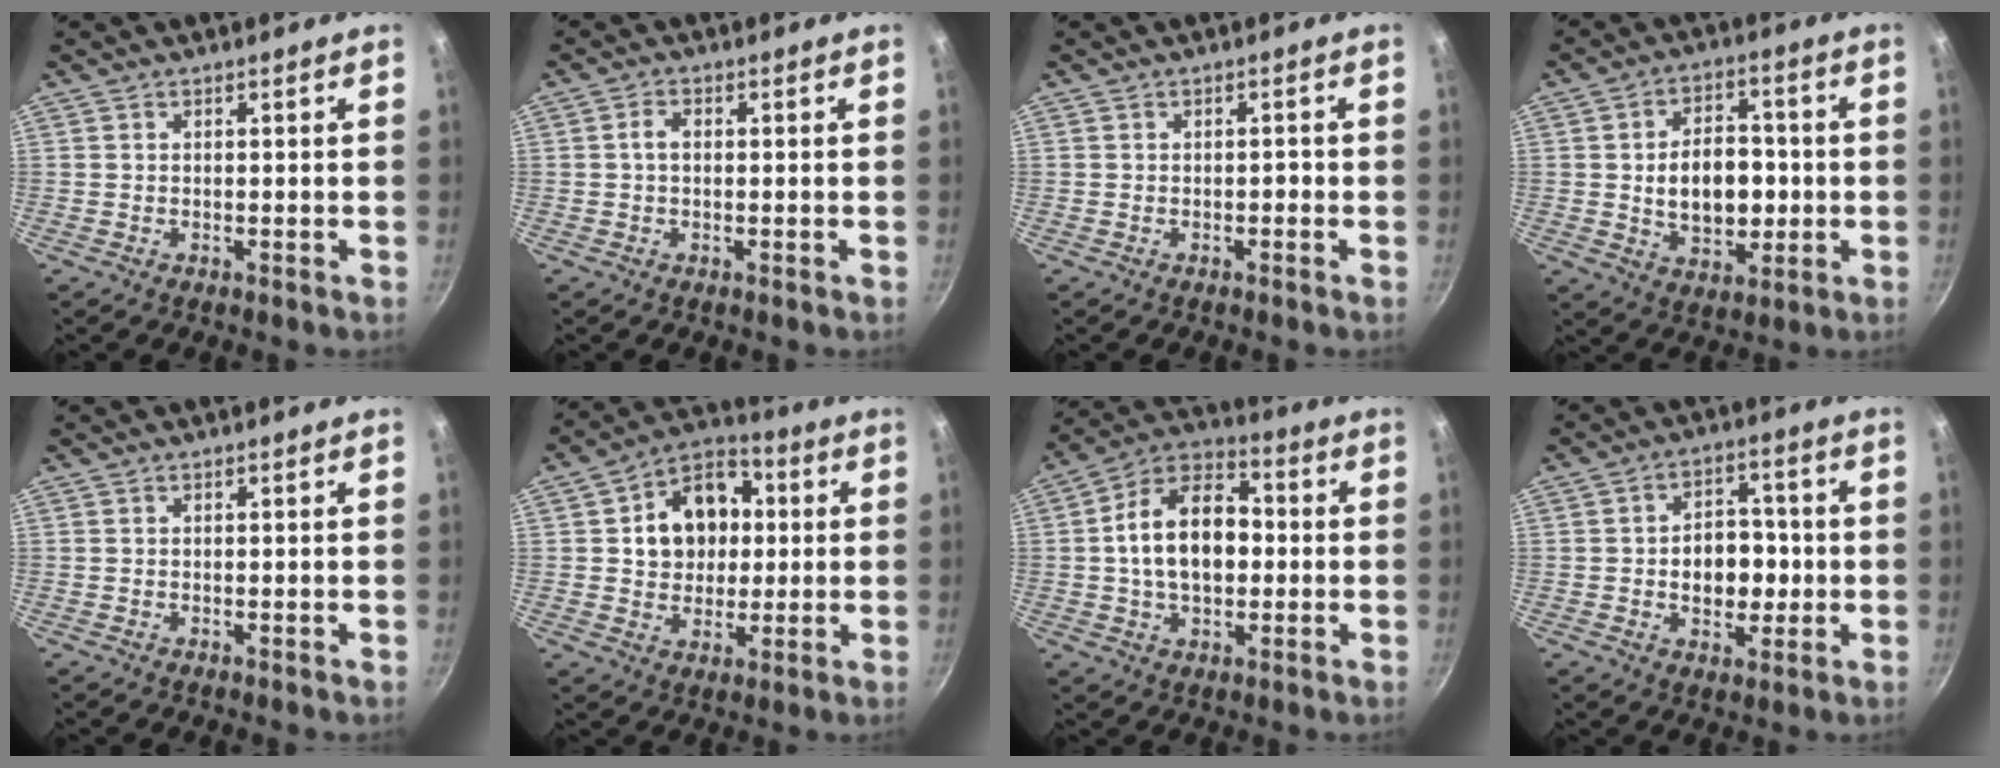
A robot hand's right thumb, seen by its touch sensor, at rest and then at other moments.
{"total": 2.3, "force": [0.1, 1.5, 1.7], "torque": [-0.030, 0.008, 0.000]}
{"total": 1.0, "force": [-0.5, 0.7, 0.6], "torque": [-0.003, 0.010, -0.005]}
{"total": 12.7, "force": [-0.4, 8.5, 9.3], "torque": [-0.116, 0.009, -0.002]}
{"total": 0.0}
{"total": 14.0, "force": [2.2, 11.1, 8.2], "torque": [-0.088, 0.016, 0.026]}
{"total": 15.9, "force": [0.3, 10.3, 12.1], "torque": [-0.173, 0.032, -0.010]}
{"total": 10.0, "force": [-0.8, 7.1, 7.0], "torque": [-0.068, 0.011, -0.014]}